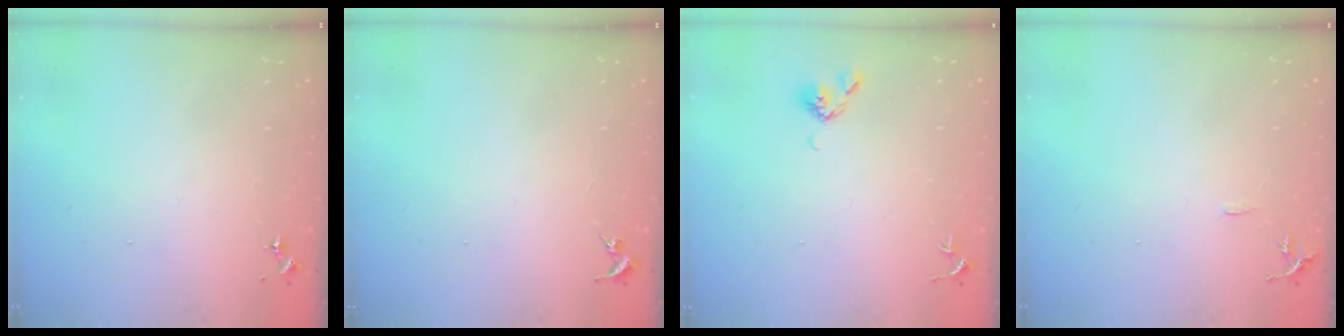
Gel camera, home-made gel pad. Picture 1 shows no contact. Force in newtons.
{"total": 0.0}
{"total": 5.0, "press": 4.9, "slide": 0.8}
{"total": 6.4, "press": 6.4, "slide": 0.6}